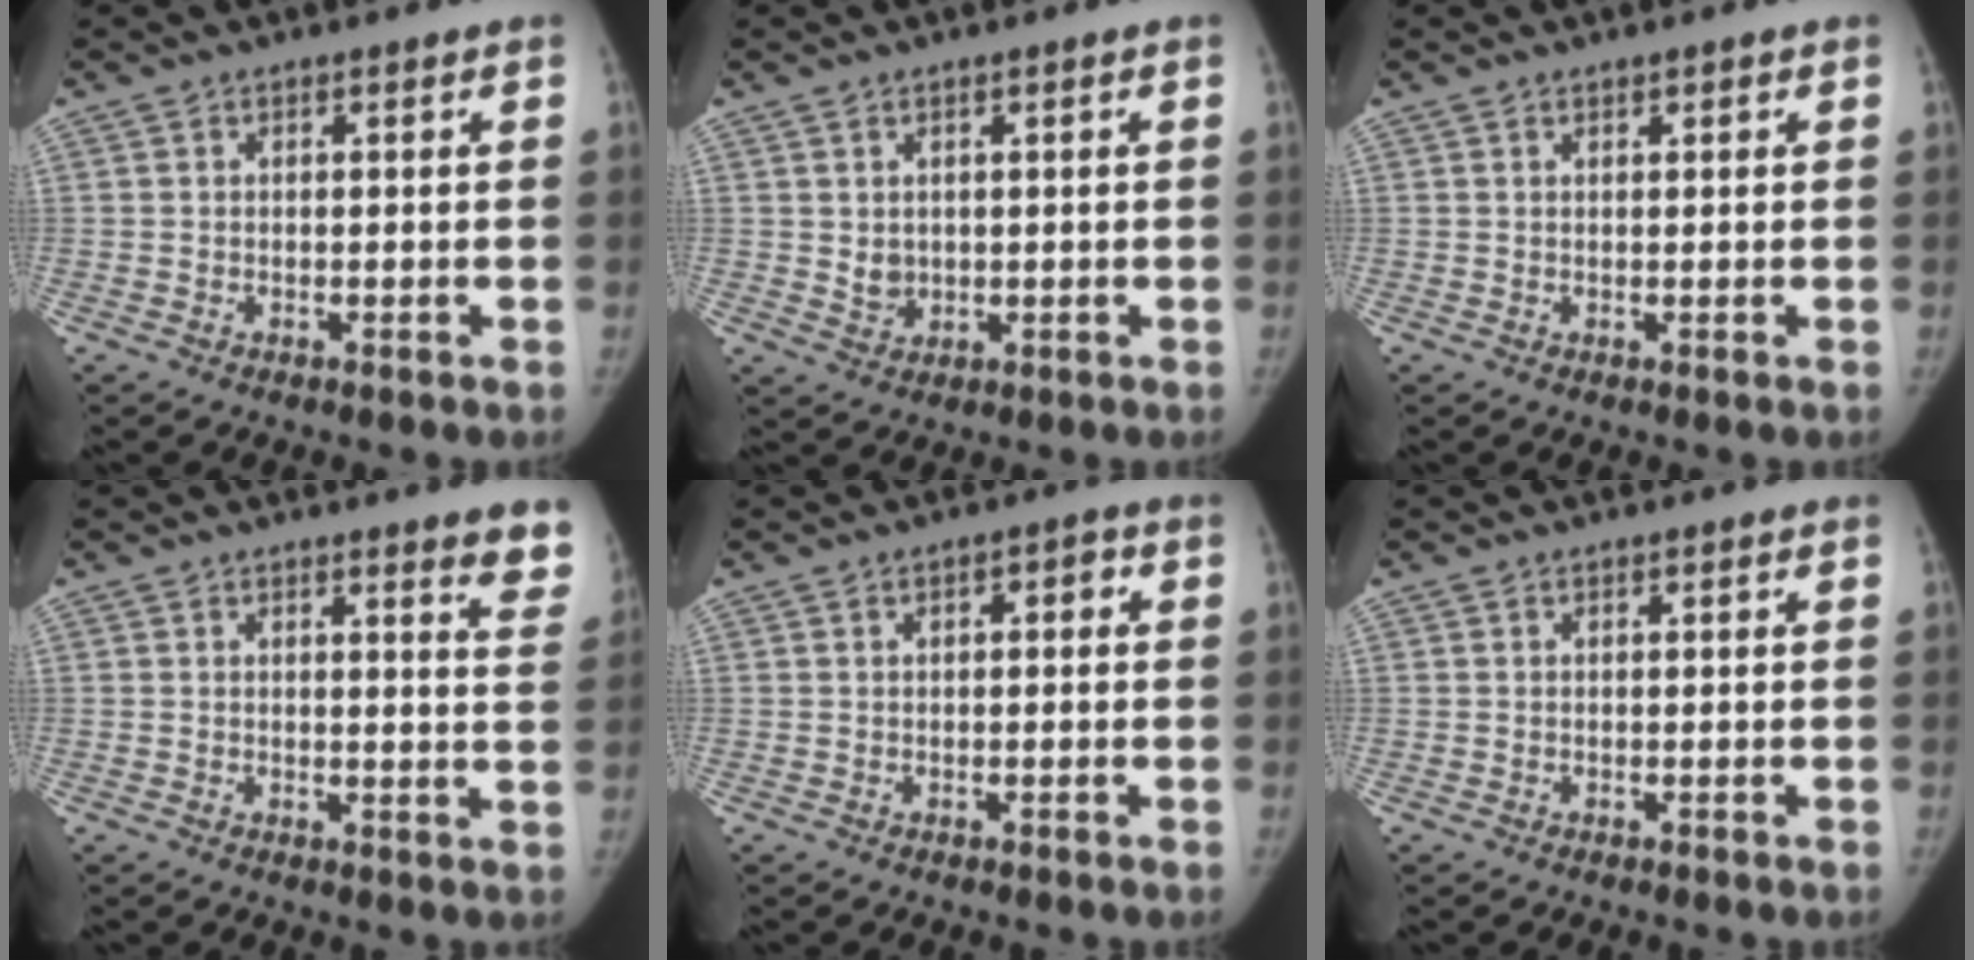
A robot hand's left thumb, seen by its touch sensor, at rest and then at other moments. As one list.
[{"total": 2.6, "force": [0.5, 2.3, 1.2], "torque": [-0.009, -0.006, 0.017]}, {"total": 0.7, "force": [0.5, 0.3, 0.4], "torque": [-0.002, 0.000, 0.008]}, {"total": 7.1, "force": [5.8, 1.4, 3.8], "torque": [-0.018, -0.031, 0.049]}, {"total": 2.1, "force": [0.4, 1.2, 1.7], "torque": [-0.013, 0.007, 0.001]}, {"total": 0.0}]